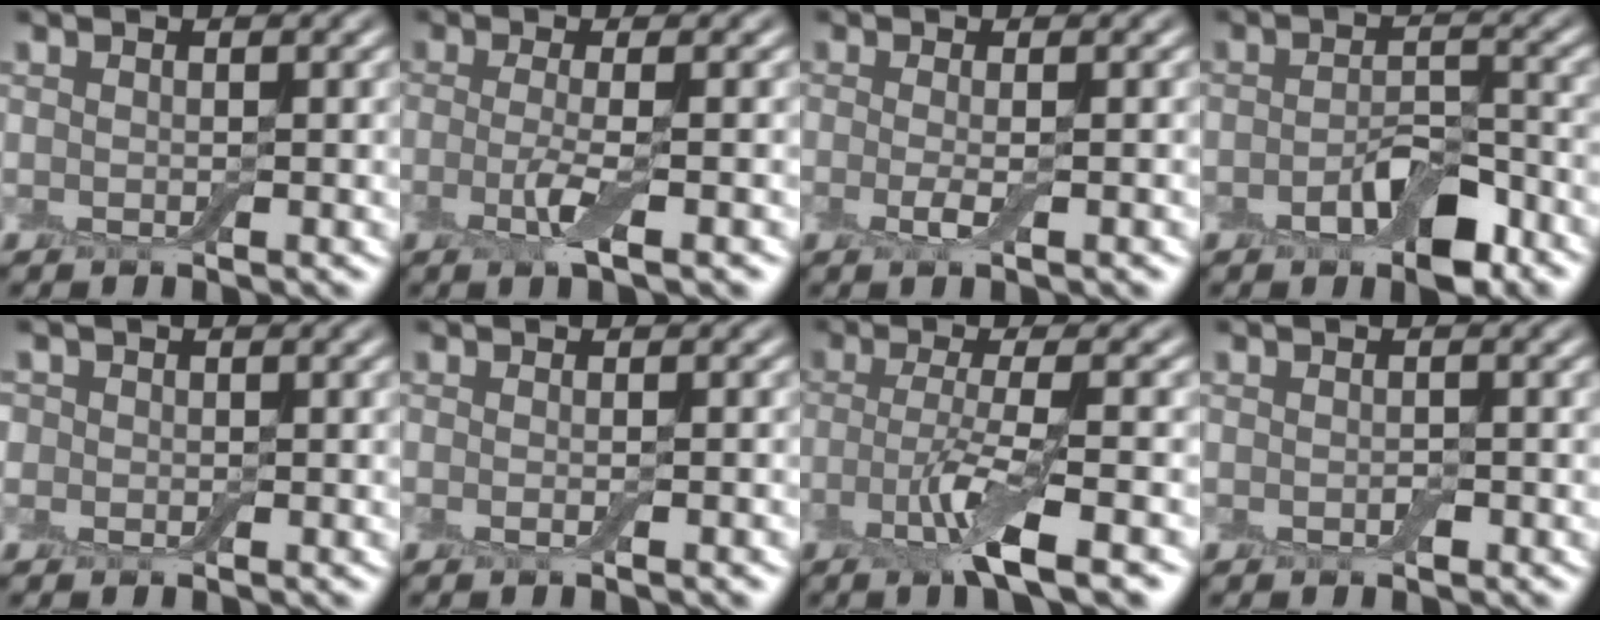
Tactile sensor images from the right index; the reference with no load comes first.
{"total": 3.2, "force": [-0.8, 0.7, 3.0], "torque": [-0.063, -0.009, -0.019]}
{"total": 2.2, "force": [-0.5, 0.4, 2.1], "torque": [-0.043, -0.009, -0.011]}
{"total": 4.9, "force": [-2.3, 2.1, 3.7], "torque": [-0.057, 0.005, -0.039]}
{"total": 1.4, "force": [0.4, 1.2, 0.6], "torque": [-0.002, 0.004, -0.005]}
{"total": 1.6, "force": [-0.3, 0.2, 1.5], "torque": [-0.025, -0.008, -0.008]}
{"total": 5.3, "force": [-2.0, 0.9, 4.9], "torque": [-0.095, -0.004, -0.043]}
{"total": 0.6, "force": [-0.2, 0.3, 0.5], "torque": [-0.008, 0.001, -0.003]}